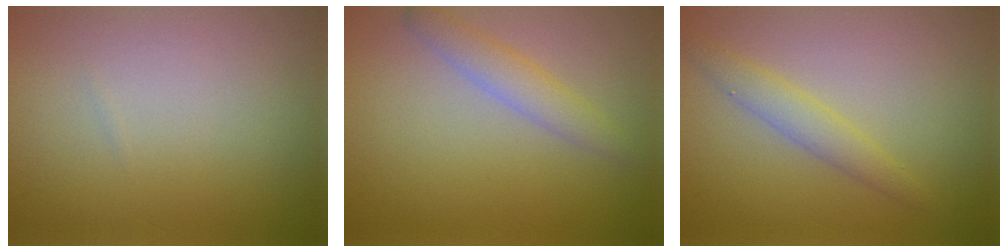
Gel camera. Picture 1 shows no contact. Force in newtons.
{"total": 2.4, "press": 2.4, "slide": 0.2}
{"total": 2.2, "press": 2.2, "slide": 0.0}